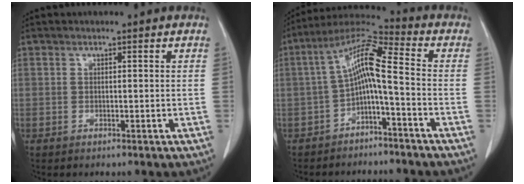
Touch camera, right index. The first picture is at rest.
{"total": 8.8, "force": [-1.7, 1.2, 8.5], "torque": [-0.157, 0.041, -0.033]}